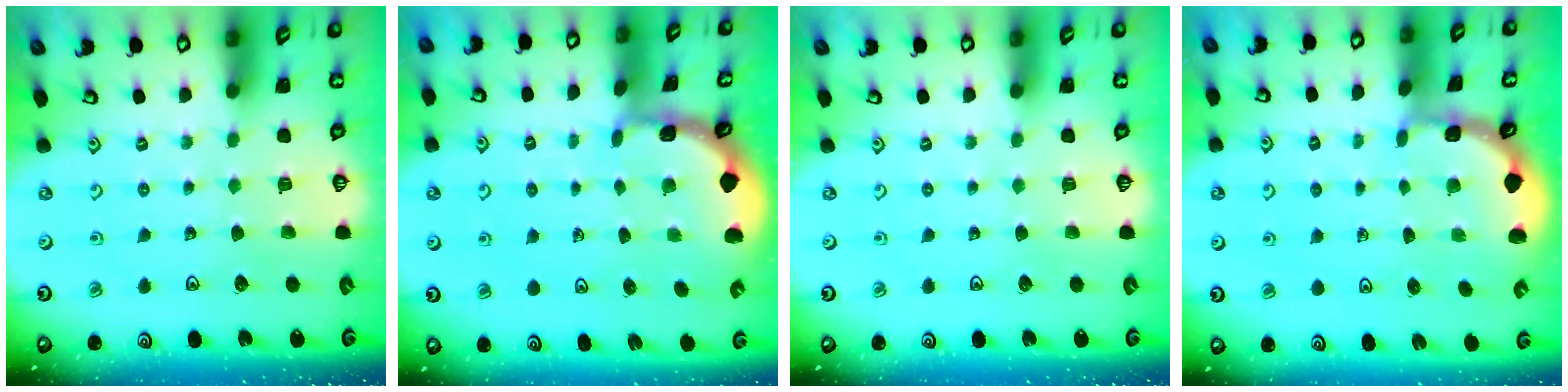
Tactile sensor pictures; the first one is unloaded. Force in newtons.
{"total": 1.5, "press": 1.5, "slide": 0.1}
{"total": 0.0}
{"total": 1.2, "press": 1.2, "slide": 0.3}